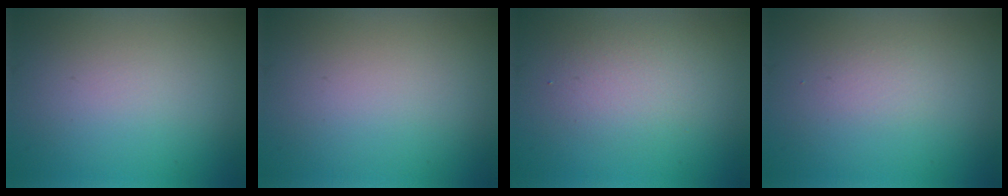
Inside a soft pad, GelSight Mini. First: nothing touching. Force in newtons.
{"total": 0.0}
{"total": 2.5, "press": 2.5, "slide": 0.2}
{"total": 0.8, "press": 0.8, "slide": 0.0}